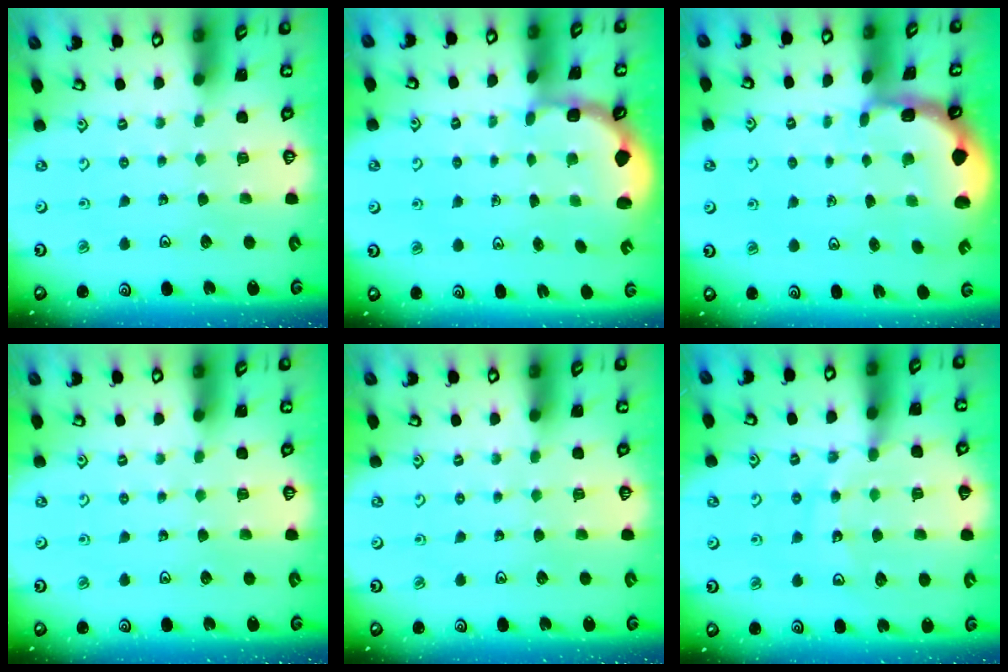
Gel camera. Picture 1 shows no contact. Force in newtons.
{"total": 2.7, "press": 2.0, "slide": 1.7}
{"total": 1.8, "press": 1.6, "slide": 0.7}
{"total": 0.0}
{"total": 0.0}
{"total": 15.3, "press": 14.7, "slide": 4.1}